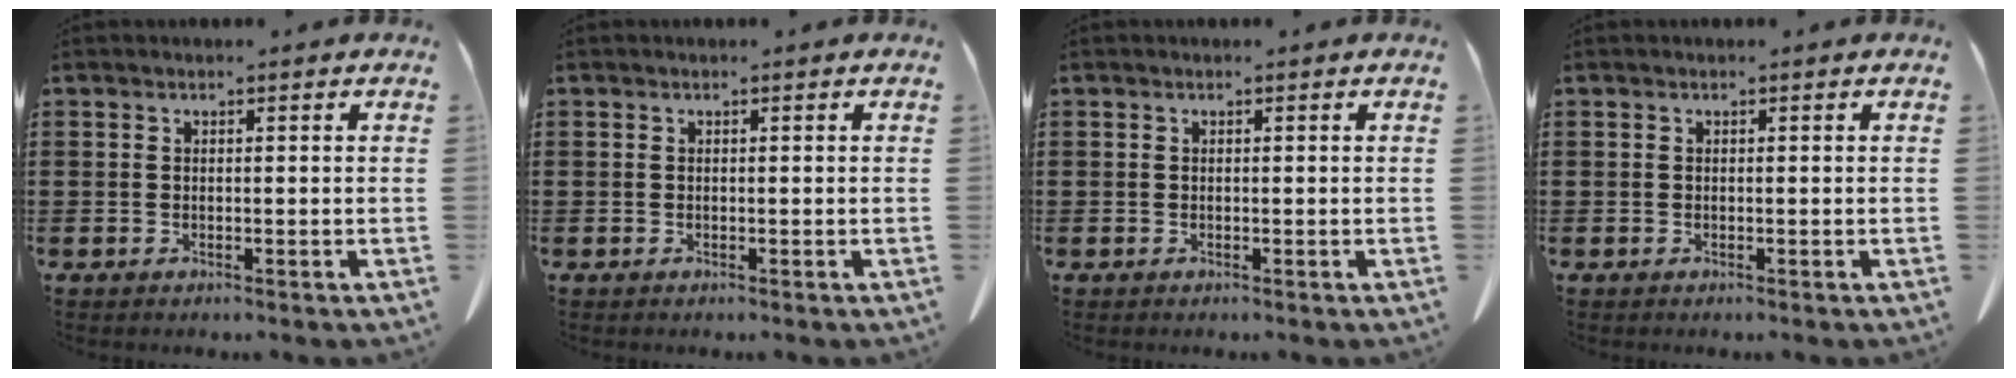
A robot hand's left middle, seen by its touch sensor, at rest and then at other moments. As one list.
[{"total": 0.0}, {"total": 0.0}, {"total": 0.0}]